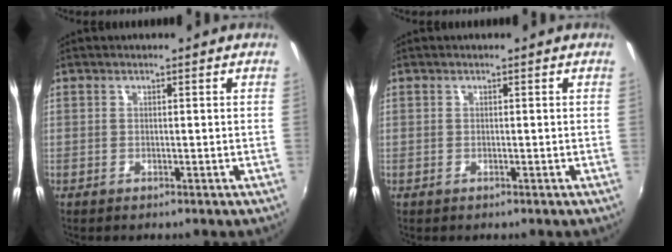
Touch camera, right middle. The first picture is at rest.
{"total": 0.0}